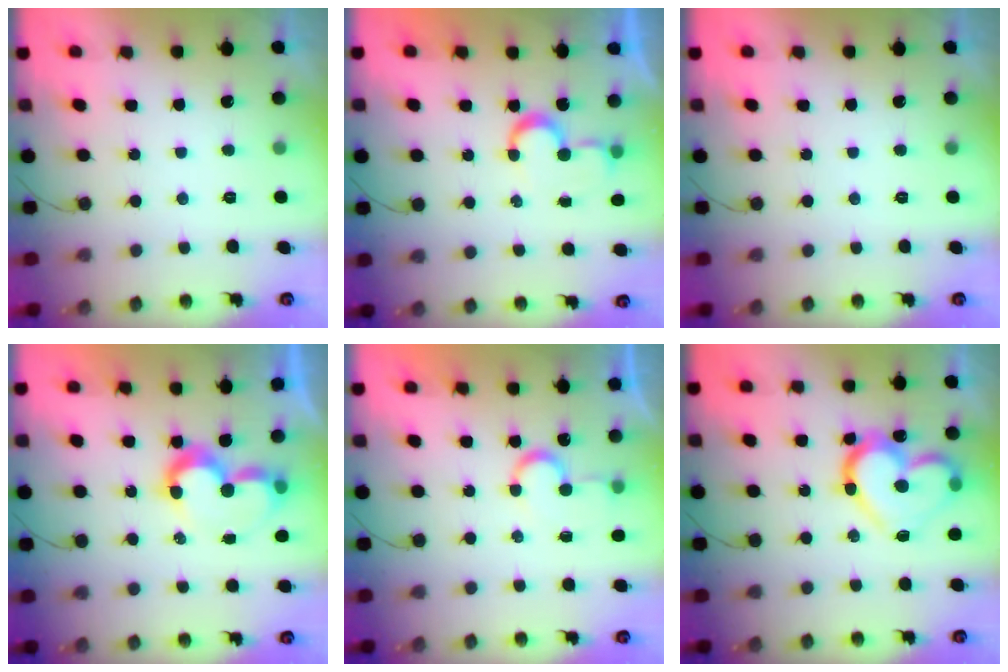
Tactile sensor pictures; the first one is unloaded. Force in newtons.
{"total": 6.8, "press": 6.8, "slide": 0.7}
{"total": 0.0}
{"total": 8.2, "press": 8.2, "slide": 0.6}
{"total": 6.4, "press": 6.3, "slide": 0.6}
{"total": 17.6, "press": 17.5, "slide": 1.2}